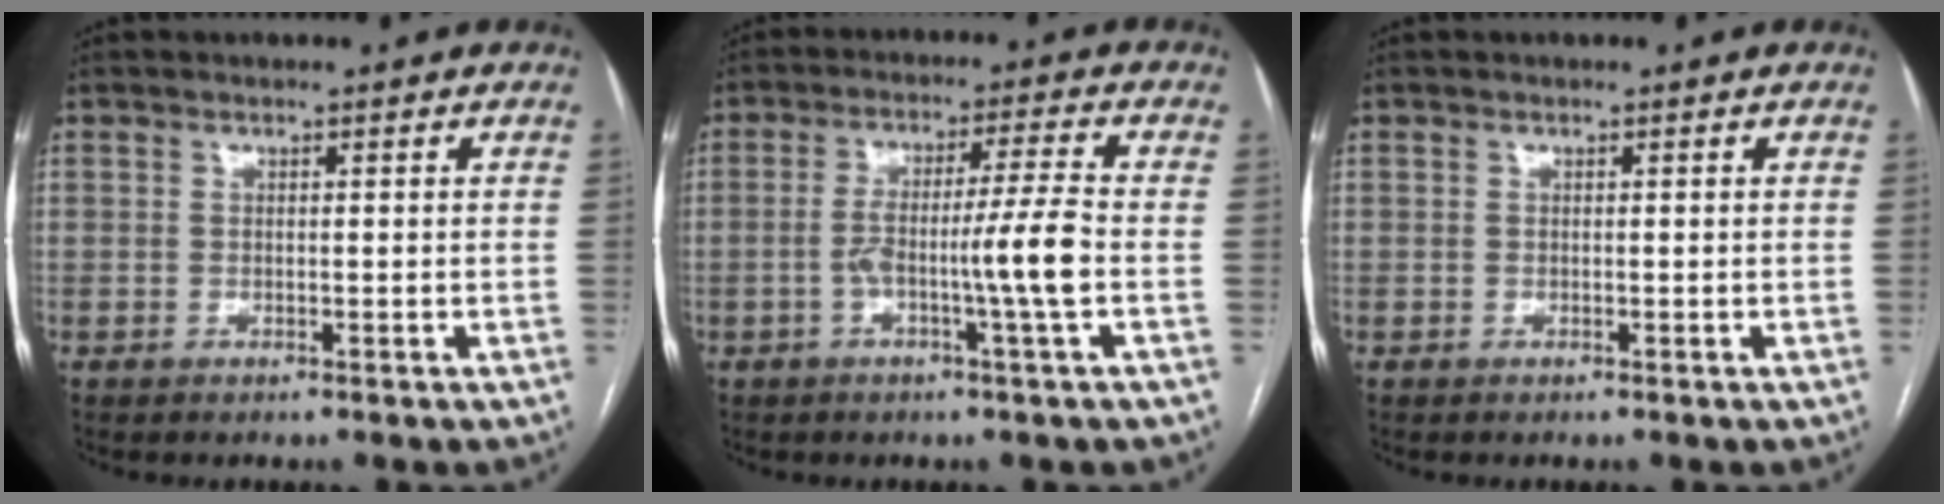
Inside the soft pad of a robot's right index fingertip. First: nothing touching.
{"total": 8.1, "force": [-2.0, -1.2, 7.7], "torque": [-0.139, 0.005, -0.034]}
{"total": 0.0}